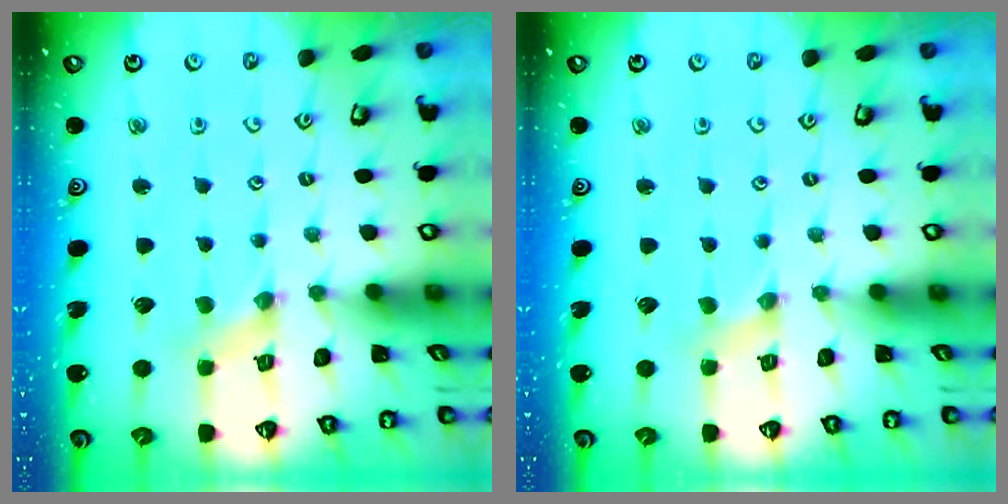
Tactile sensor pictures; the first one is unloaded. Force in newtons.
{"total": 0.8, "press": 0.8, "slide": 0.1}